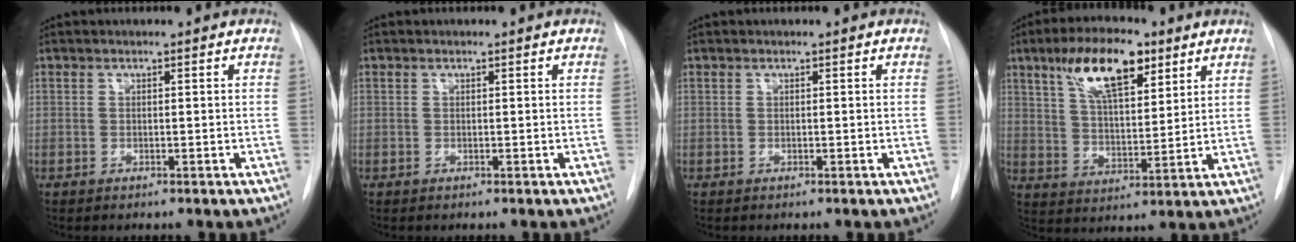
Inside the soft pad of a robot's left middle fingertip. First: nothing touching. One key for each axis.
{"total": 0.0}
{"total": 0.0}
{"total": 12.3, "fx": 7.0, "fy": 4.1, "fz": 9.3, "tx": -0.169, "ty": 0.014, "tz": 0.126}